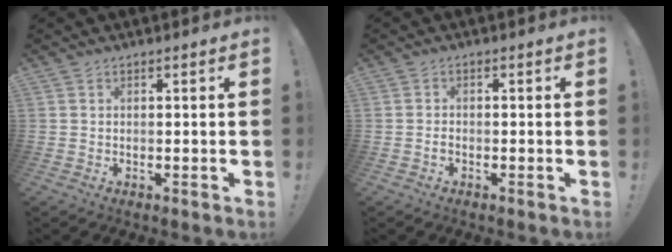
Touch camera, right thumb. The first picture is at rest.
{"total": 1.0, "force": [-0.6, 0.4, 0.7], "torque": [-0.012, 0.003, -0.010]}